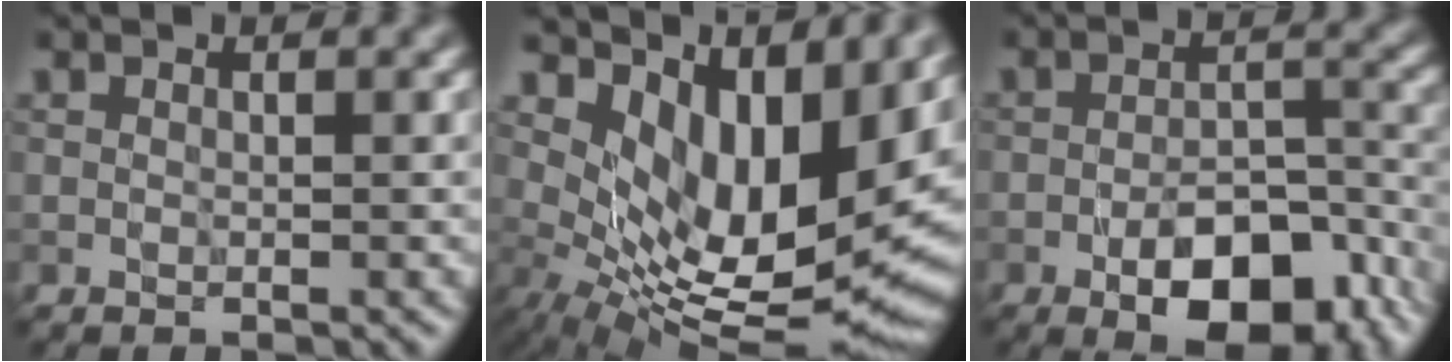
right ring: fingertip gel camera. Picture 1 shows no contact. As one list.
[{"total": 13.1, "force": [3.9, 6.1, 10.9], "torque": [-0.174, -0.015, 0.082]}, {"total": 9.0, "force": [-4.6, 4.1, 6.5], "torque": [-0.097, -0.003, -0.064]}]